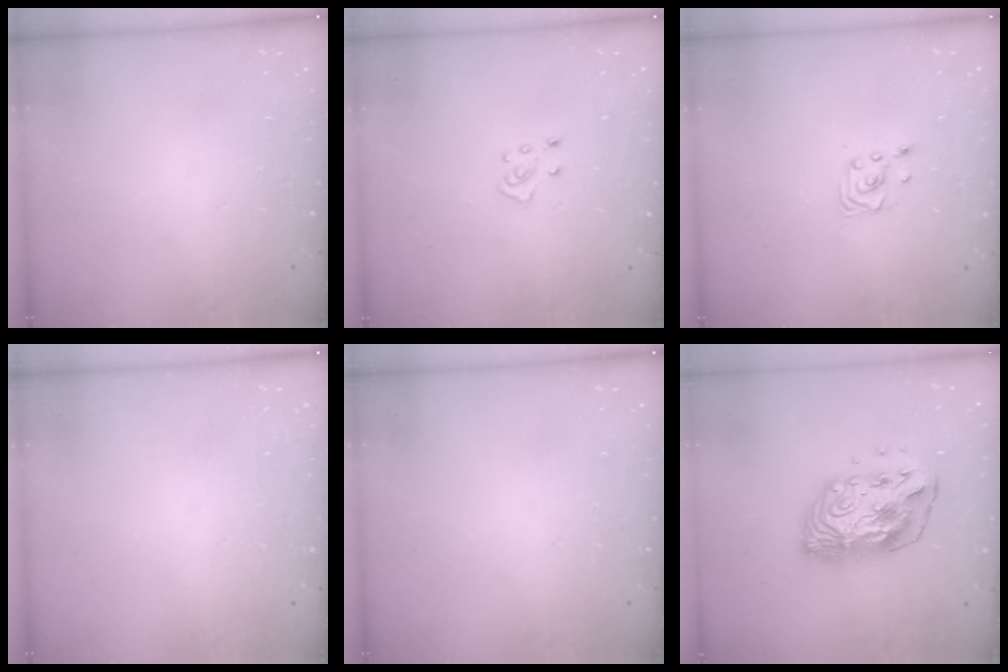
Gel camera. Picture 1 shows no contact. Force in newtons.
{"total": 4.2, "press": 4.2, "slide": 0.4}
{"total": 2.6, "press": 2.6, "slide": 0.2}
{"total": 0.0}
{"total": 0.0}
{"total": 13.7, "press": 13.7, "slide": 1.0}